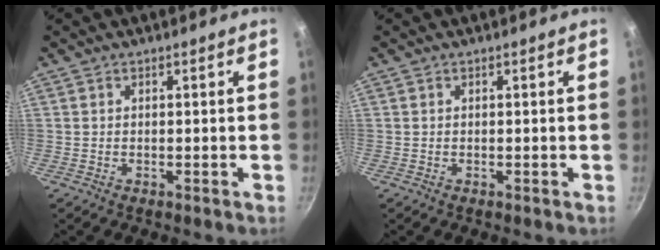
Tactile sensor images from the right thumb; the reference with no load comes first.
{"total": 0.0}